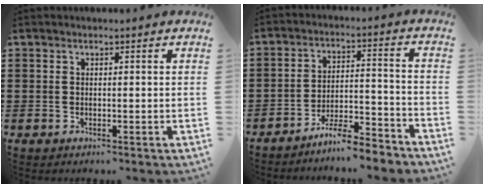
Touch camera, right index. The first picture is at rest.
{"total": 6.4, "force": [-6.1, 0.3, 2.0], "torque": [-0.038, 0.007, -0.117]}